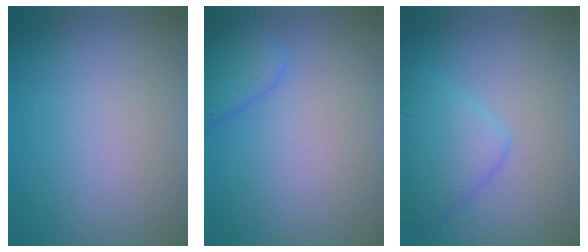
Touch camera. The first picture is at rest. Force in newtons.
{"total": 2.7, "press": 2.7, "slide": 0.2}
{"total": 3.3, "press": 3.3, "slide": 0.2}